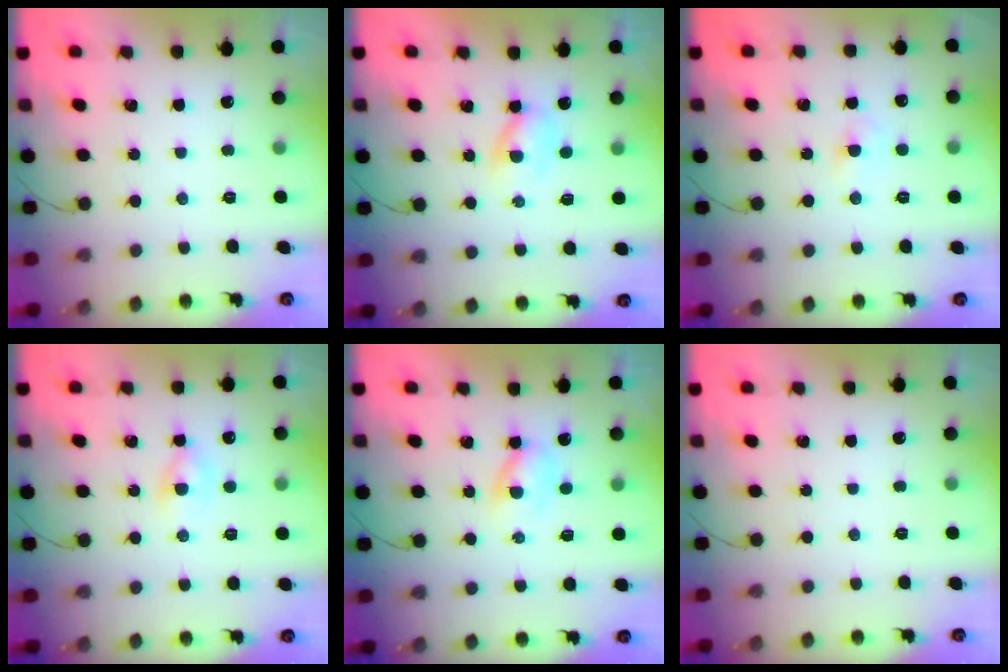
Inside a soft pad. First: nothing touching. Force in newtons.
{"total": 2.7, "press": 2.5, "slide": 1.1}
{"total": 2.5, "press": 2.3, "slide": 1.0}
{"total": 4.1, "press": 3.8, "slide": 1.4}
{"total": 2.7, "press": 2.5, "slide": 1.1}
{"total": 0.0}